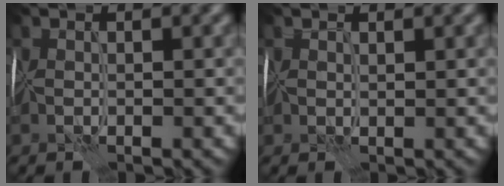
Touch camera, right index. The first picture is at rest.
{"total": 0.8, "force": [0.7, 0.3, 0.2], "torque": [0.002, 0.002, 0.013]}